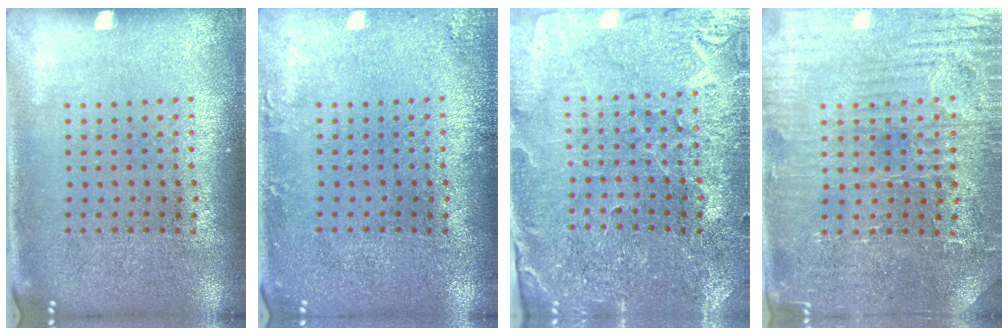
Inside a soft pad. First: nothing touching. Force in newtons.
{"total": 1.3, "press": 1.3, "slide": 0.0}
{"total": 1.3, "press": 1.2, "slide": 0.2}
{"total": 3.9, "press": 3.8, "slide": 0.8}